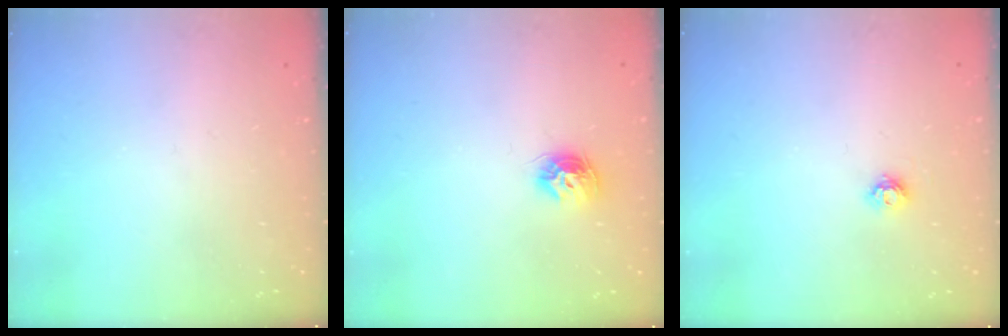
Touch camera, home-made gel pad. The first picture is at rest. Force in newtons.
{"total": 8.3, "press": 8.3, "slide": 0.2}
{"total": 4.3, "press": 4.3, "slide": 0.6}